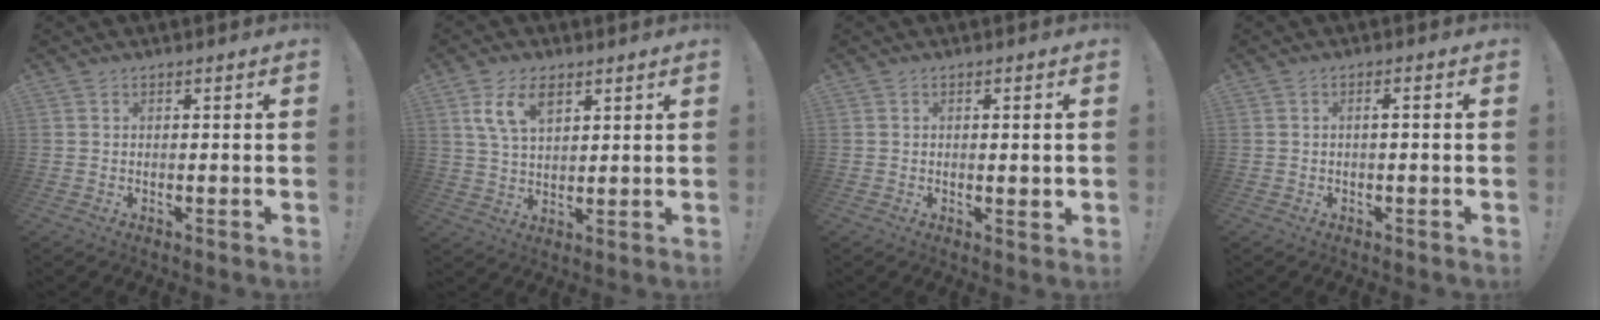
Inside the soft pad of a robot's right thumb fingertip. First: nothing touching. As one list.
[{"total": 9.7, "force": [5.2, 5.3, 6.1], "torque": [-0.106, -0.010, 0.100]}, {"total": 2.3, "force": [0.3, 0.3, 2.3], "torque": [-0.030, -0.005, 0.003]}, {"total": 1.6, "force": [-0.5, -0.1, 1.5], "torque": [-0.033, 0.003, -0.010]}]